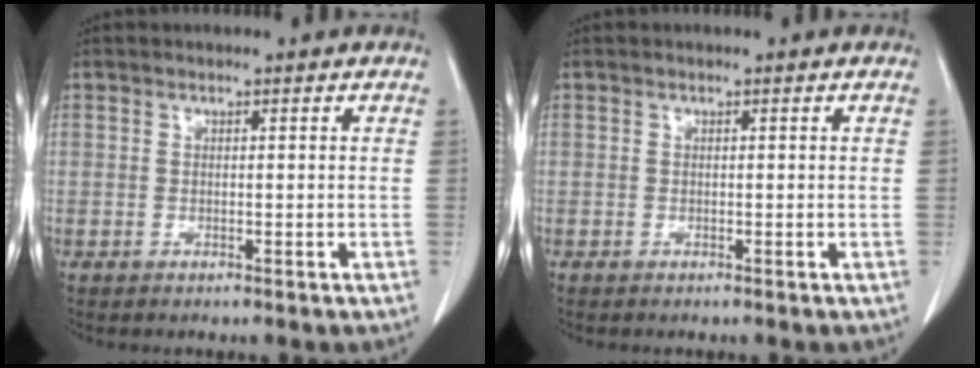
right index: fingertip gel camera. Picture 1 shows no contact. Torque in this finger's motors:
{"motor_torque": [-0.03, -0.06, -0.06, 0.00]}